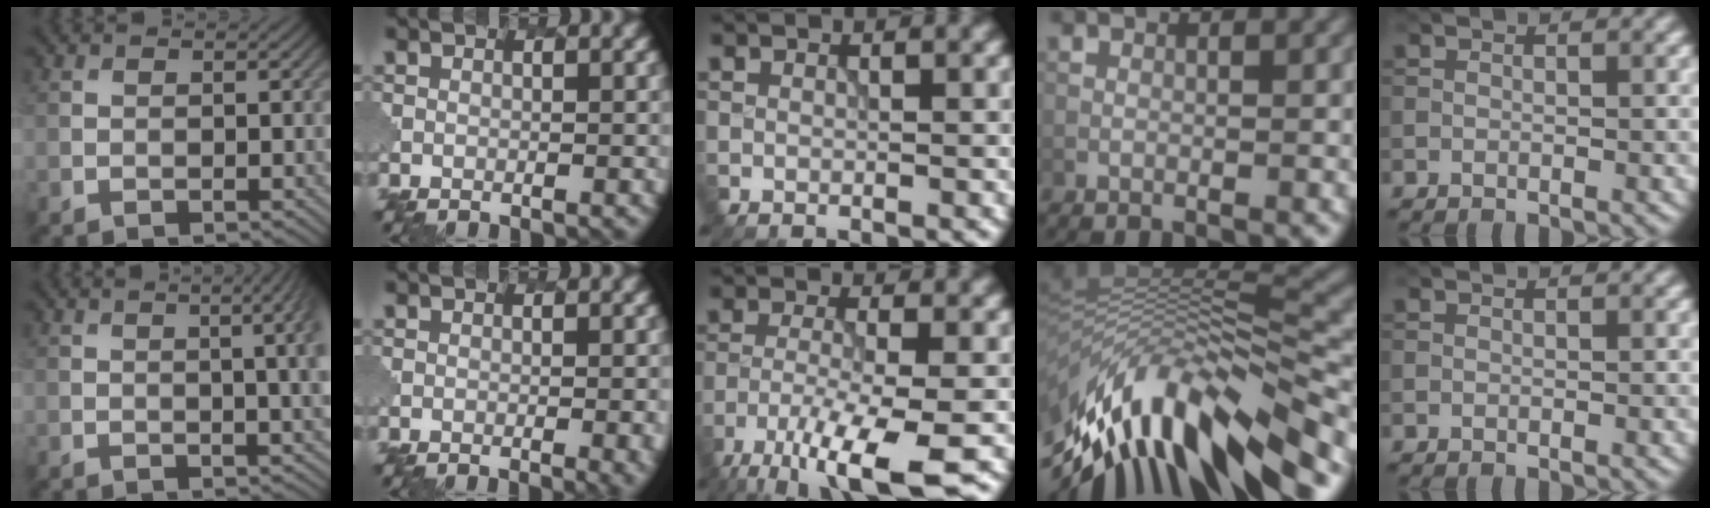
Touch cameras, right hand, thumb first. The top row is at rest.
{"thumb": {"total": 5.7, "force": [0.8, 1.7, 5.4], "torque": [-0.054, 0.015, 0.010]}, "index": {"total": 2.4, "force": [-0.9, 0.5, 2.1], "torque": [-0.024, -0.001, -0.010]}, "middle": {"total": 8.8, "force": [-5.6, 1.7, 6.5], "torque": [-0.118, -0.013, -0.105]}, "ring": {"total": 13.9, "force": [-6.9, 5.1, 11.0], "torque": [-0.209, 0.024, -0.118]}}